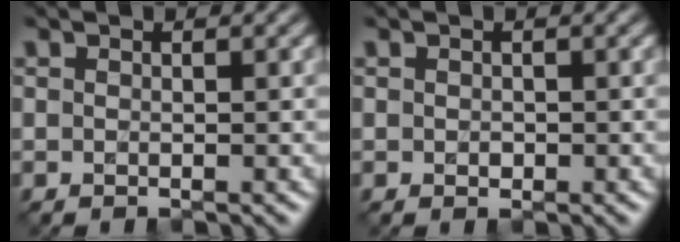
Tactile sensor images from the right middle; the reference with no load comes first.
{"total": 0.7, "force": [-0.2, 0.5, 0.3], "torque": [-0.005, -0.002, -0.001]}